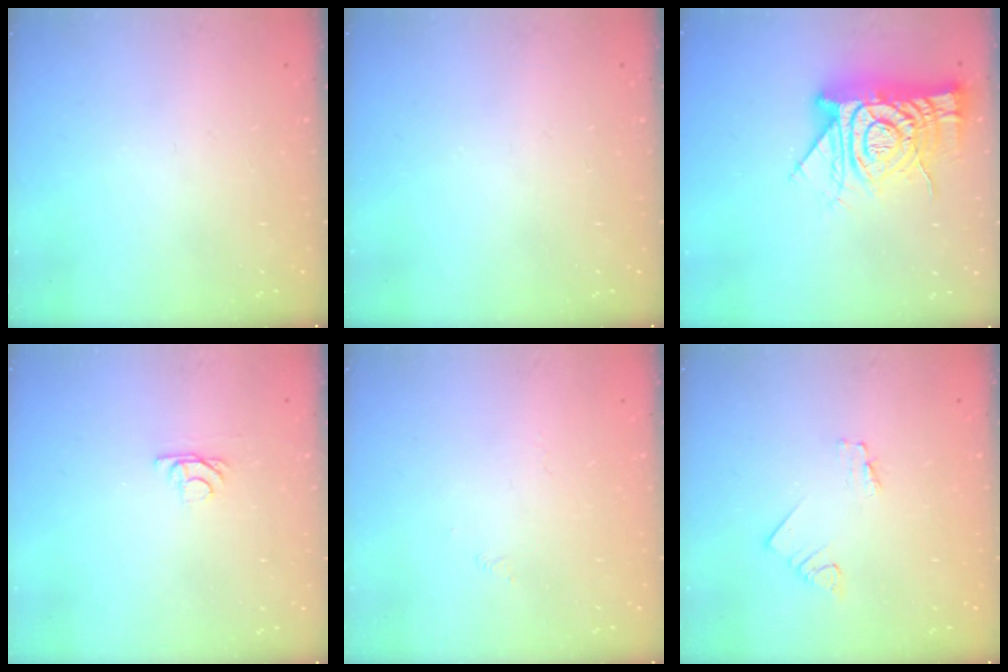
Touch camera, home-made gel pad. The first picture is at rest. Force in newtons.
{"total": 0.0}
{"total": 18.4, "press": 18.3, "slide": 1.8}
{"total": 3.8, "press": 3.8, "slide": 0.4}
{"total": 1.7, "press": 1.6, "slide": 0.4}
{"total": 1.6, "press": 1.6, "slide": 0.1}